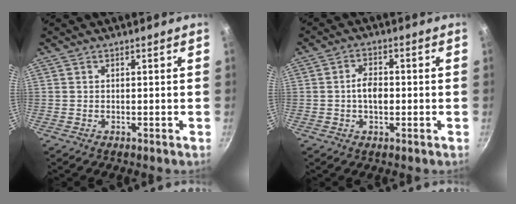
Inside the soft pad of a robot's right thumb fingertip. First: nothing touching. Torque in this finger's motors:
{"motor_torque": [-0.10, 0.14, 0.21, 0.23, 0.14]}